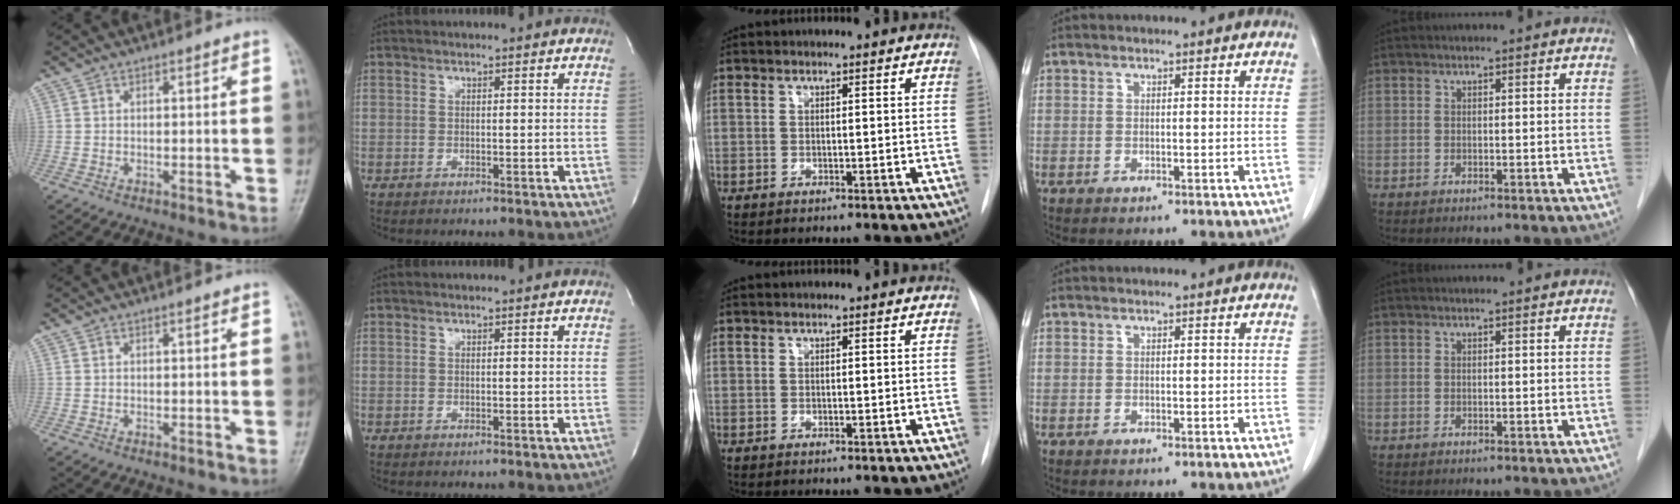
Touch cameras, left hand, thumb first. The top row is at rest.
{}